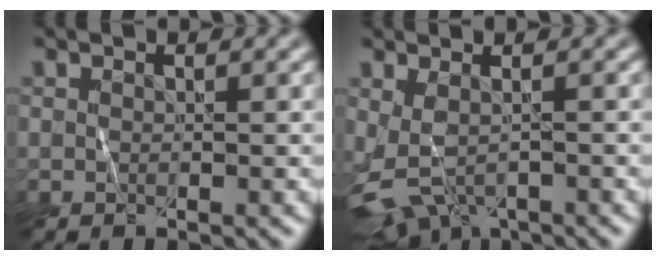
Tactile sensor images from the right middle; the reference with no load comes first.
{"total": 3.1, "force": [-1.6, 1.6, 2.2], "torque": [-0.048, -0.025, -0.023]}